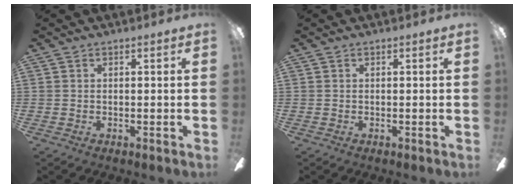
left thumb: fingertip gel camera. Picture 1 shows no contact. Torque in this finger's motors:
{"motor_torque": [0.00, 0.00, -0.01, 0.01, 0.00]}